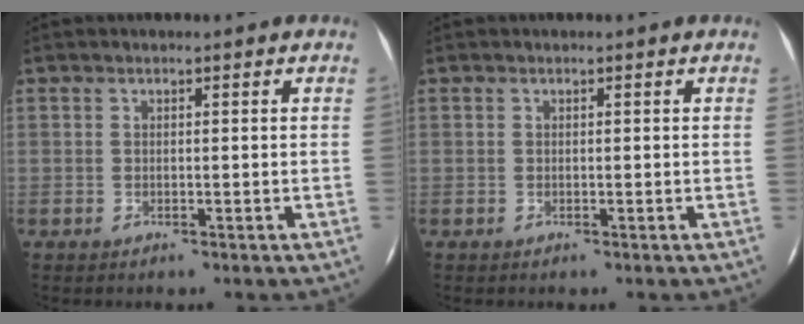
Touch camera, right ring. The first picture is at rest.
{"total": 0.0}